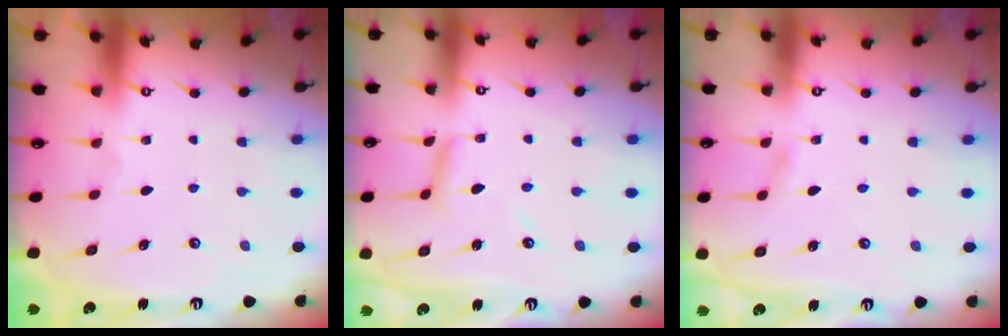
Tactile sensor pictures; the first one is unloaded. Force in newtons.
{"total": 6.0, "press": 6.0, "slide": 0.4}
{"total": 1.4, "press": 1.4, "slide": 0.2}